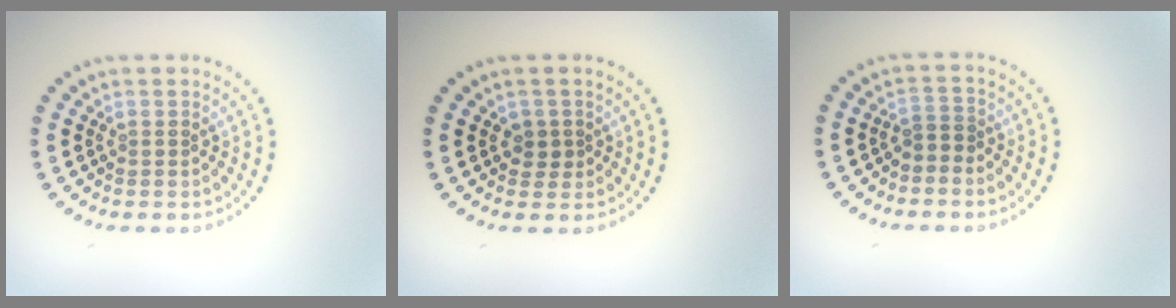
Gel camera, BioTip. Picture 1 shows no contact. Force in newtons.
{"total": 1.4, "press": 1.3, "slide": 0.7}
{"total": 1.5, "press": 1.2, "slide": 1.0}